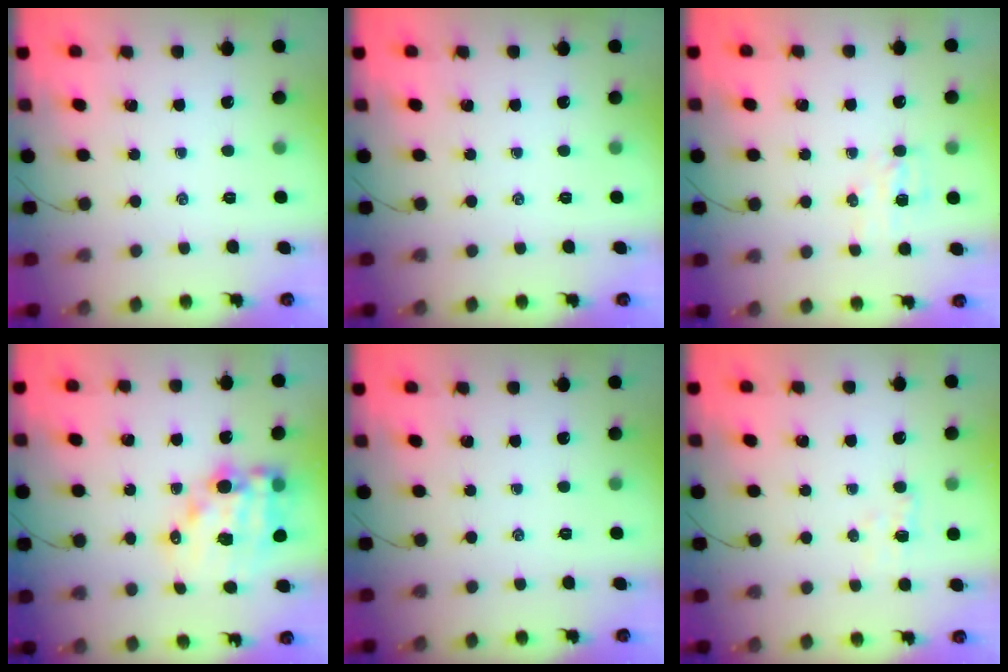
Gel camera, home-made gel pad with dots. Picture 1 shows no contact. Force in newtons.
{"total": 0.0}
{"total": 5.8, "press": 5.6, "slide": 1.4}
{"total": 13.3, "press": 12.9, "slide": 3.1}
{"total": 0.0}
{"total": 3.2, "press": 3.0, "slide": 1.0}